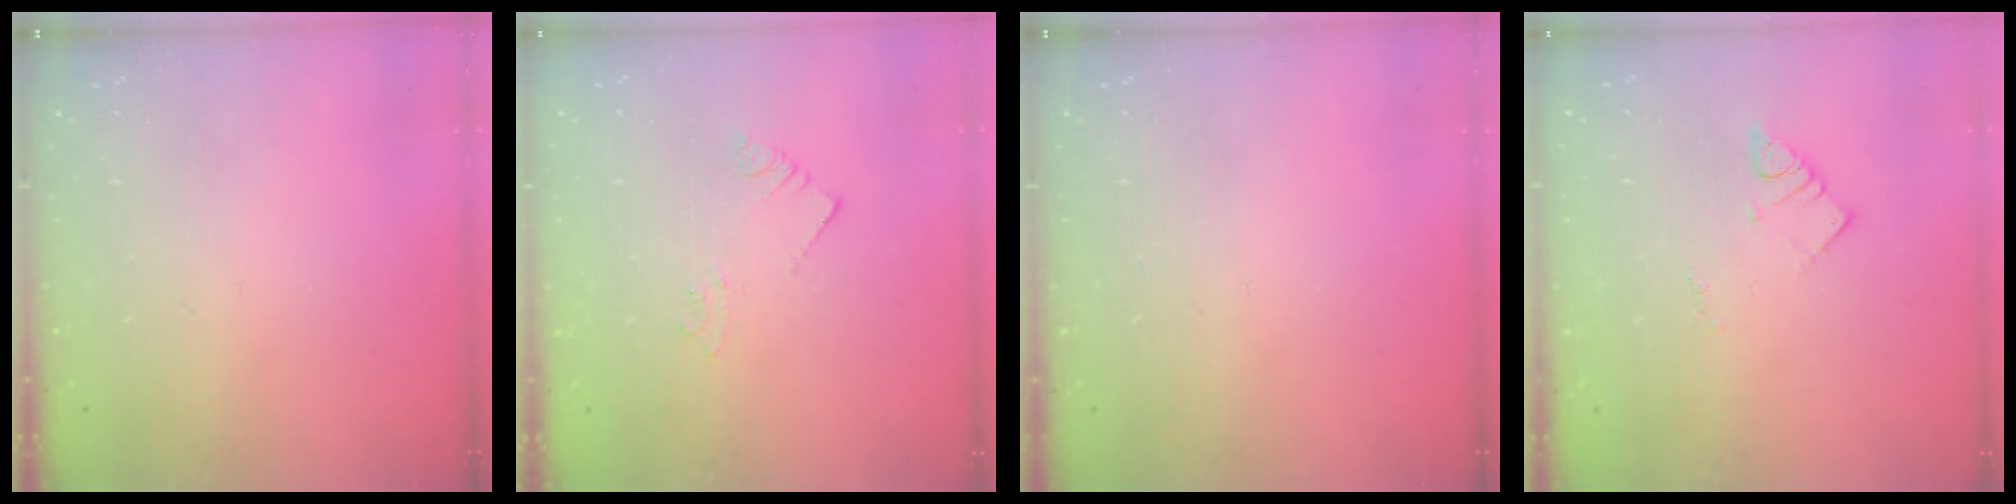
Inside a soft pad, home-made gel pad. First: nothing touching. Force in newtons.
{"total": 2.3, "press": 2.3, "slide": 0.1}
{"total": 0.0}
{"total": 2.1, "press": 2.1, "slide": 0.3}